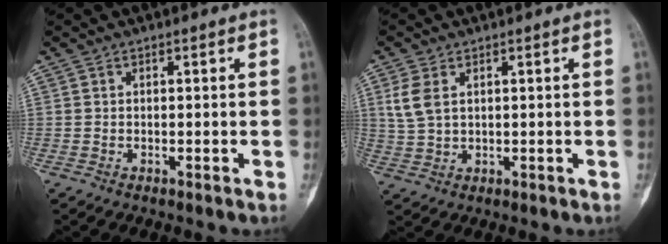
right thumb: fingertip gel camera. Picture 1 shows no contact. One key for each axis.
{"total": 5.0, "fx": 1.7, "fy": 3.0, "fz": 3.7, "tx": -0.082, "ty": 0.000, "tz": 0.041}